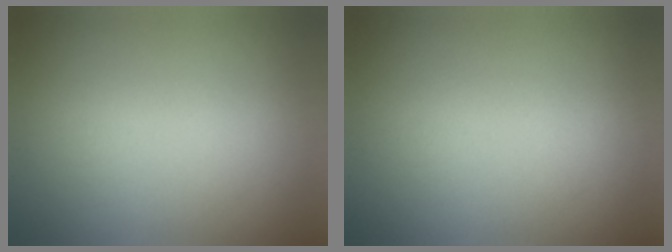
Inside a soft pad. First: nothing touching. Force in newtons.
{"total": 0.0}